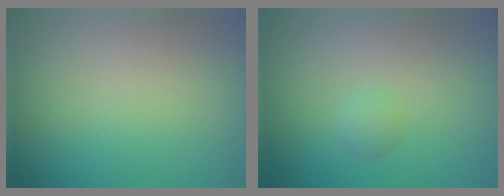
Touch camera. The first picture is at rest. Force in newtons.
{"total": 0.8, "press": 0.8, "slide": 0.0}